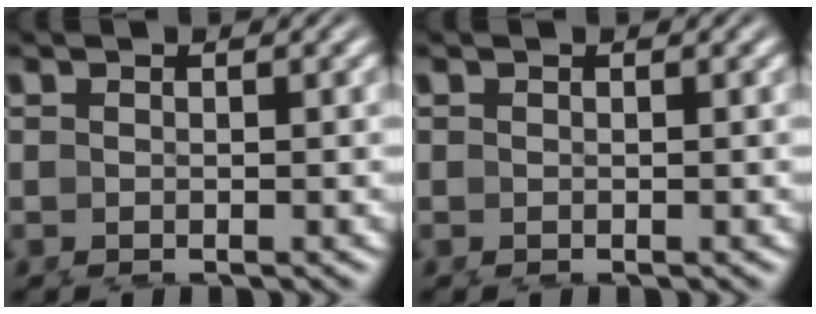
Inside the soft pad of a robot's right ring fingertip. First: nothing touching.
{"total": 0.0}